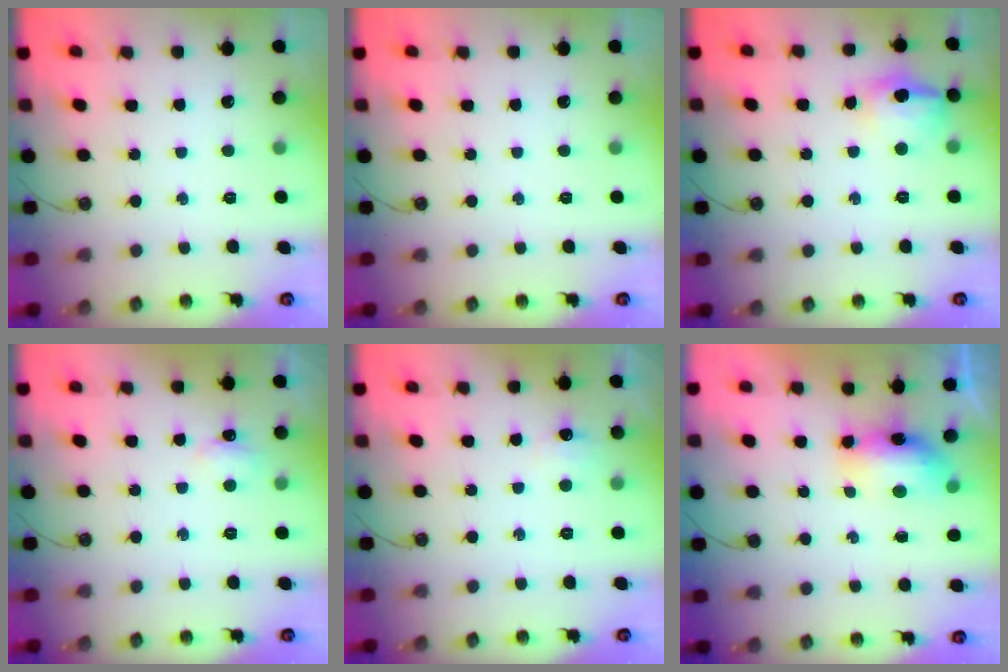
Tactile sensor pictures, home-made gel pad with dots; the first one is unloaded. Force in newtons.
{"total": 0.0}
{"total": 13.3, "press": 13.2, "slide": 1.4}
{"total": 5.2, "press": 5.1, "slide": 0.9}
{"total": 6.6, "press": 6.5, "slide": 0.8}
{"total": 7.4, "press": 7.4, "slide": 0.7}